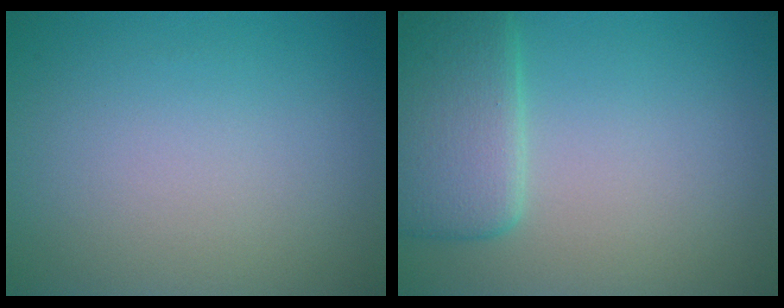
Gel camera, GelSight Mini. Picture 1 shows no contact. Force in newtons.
{"total": 4.9, "press": 4.9, "slide": 0.3}